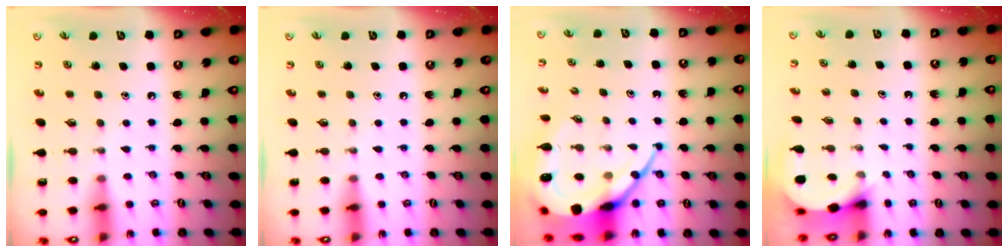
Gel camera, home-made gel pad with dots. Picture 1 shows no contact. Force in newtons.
{"total": 0.0}
{"total": 13.8, "press": 13.7, "slide": 1.4}
{"total": 4.5, "press": 4.5, "slide": 0.3}